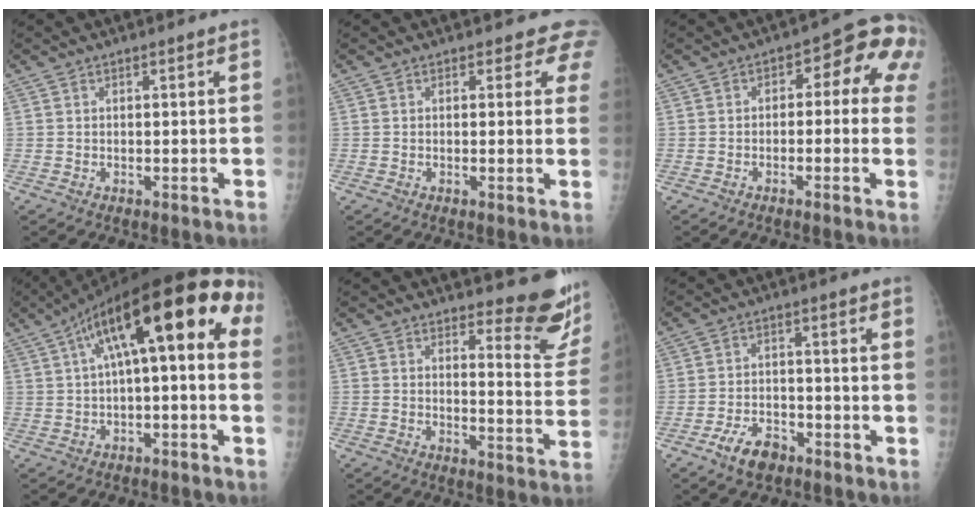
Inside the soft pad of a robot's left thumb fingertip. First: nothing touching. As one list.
[{"total": 3.8, "force": [3.1, 2.1, 0.7], "torque": [0.023, -0.015, 0.010]}, {"total": 10.2, "force": [1.1, 5.6, 8.4], "torque": [-0.055, 0.039, 0.000]}, {"total": 17.3, "force": [2.8, 6.2, 15.9], "torque": [-0.216, 0.060, 0.034]}, {"total": 11.1, "force": [9.6, 2.9, 4.6], "torque": [-0.027, -0.096, 0.103]}, {"total": 6.8, "force": [-4.5, 3.7, 3.5], "torque": [-0.057, 0.030, -0.077]}]